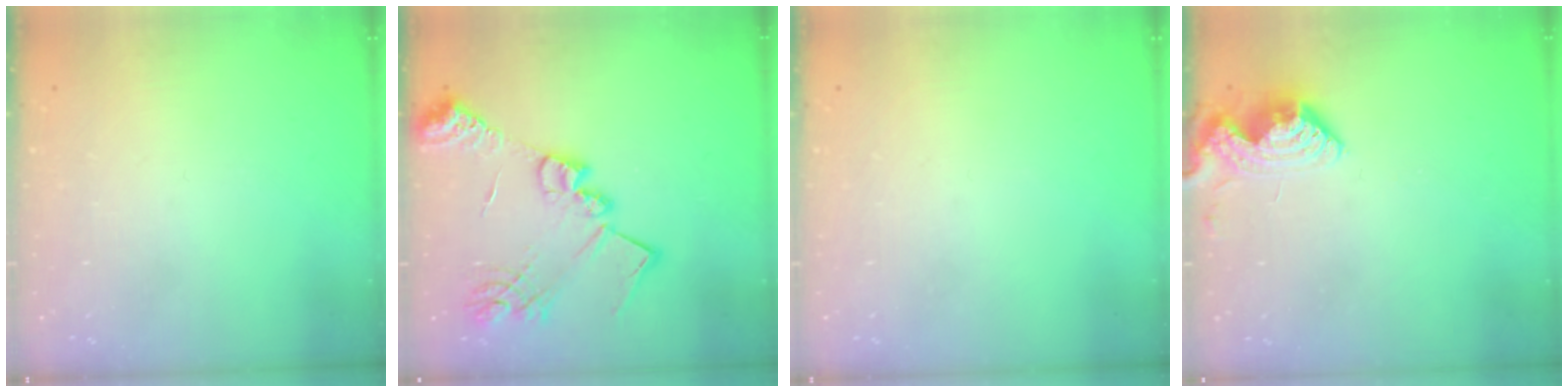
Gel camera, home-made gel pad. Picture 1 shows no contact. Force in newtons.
{"total": 18.9, "press": 18.8, "slide": 1.5}
{"total": 0.0}
{"total": 8.3, "press": 8.3, "slide": 0.6}